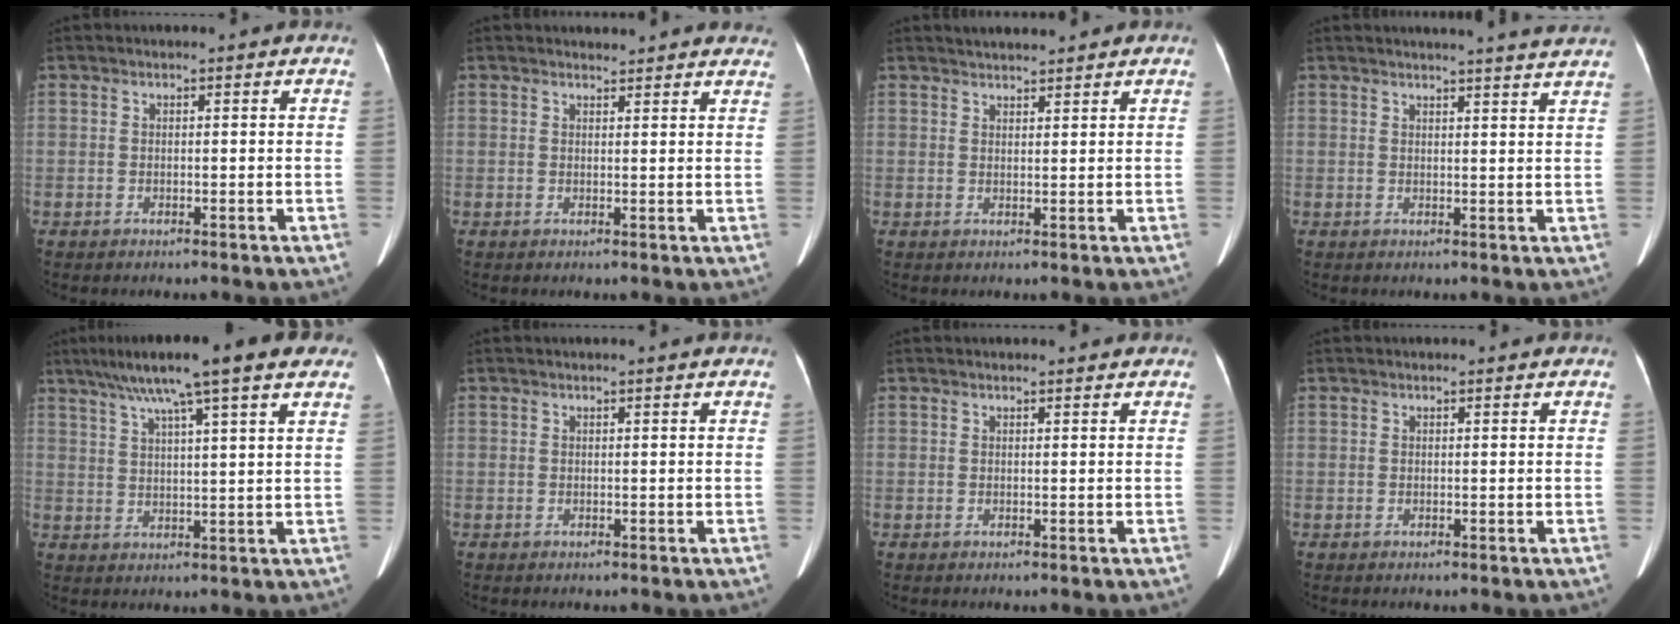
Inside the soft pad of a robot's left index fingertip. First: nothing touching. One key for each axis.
{"total": 6.2, "fx": 6.0, "fy": 1.4, "fz": 0.8, "tx": 0.007, "ty": 0.005, "tz": 0.047}
{"total": 3.2, "fx": 3.0, "fy": 0.5, "fz": 0.8, "tx": -0.011, "ty": 0.020, "tz": 0.050}
{"total": 9.8, "fx": 9.2, "fy": -0.9, "fz": 3.4, "tx": -0.041, "ty": -0.015, "tz": 0.089}
{"total": 14.1, "fx": 9.7, "fy": 0.5, "fz": 10.1, "tx": -0.166, "ty": 0.041, "tz": 0.138}
{"total": 0.0}
{"total": 1.5, "fx": 1.4, "fy": 0.2, "fz": 0.5, "tx": -0.013, "ty": 0.007, "tz": 0.014}
{"total": 0.0}